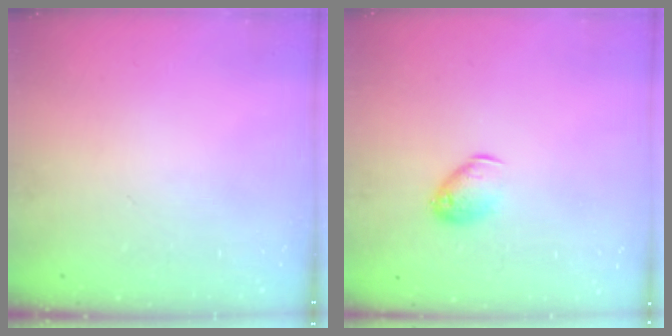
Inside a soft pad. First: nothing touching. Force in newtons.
{"total": 6.9, "press": 6.8, "slide": 1.1}